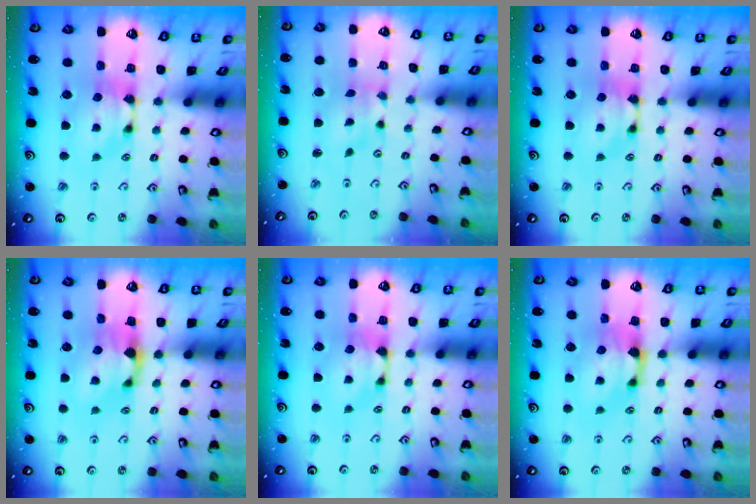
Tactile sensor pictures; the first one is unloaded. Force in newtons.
{"total": 2.4, "press": 2.2, "slide": 1.0}
{"total": 0.0}
{"total": 1.7, "press": 0.9, "slide": 1.4}
{"total": 1.1, "press": 0.4, "slide": 1.0}
{"total": 1.2, "press": 0.0, "slide": 1.2}